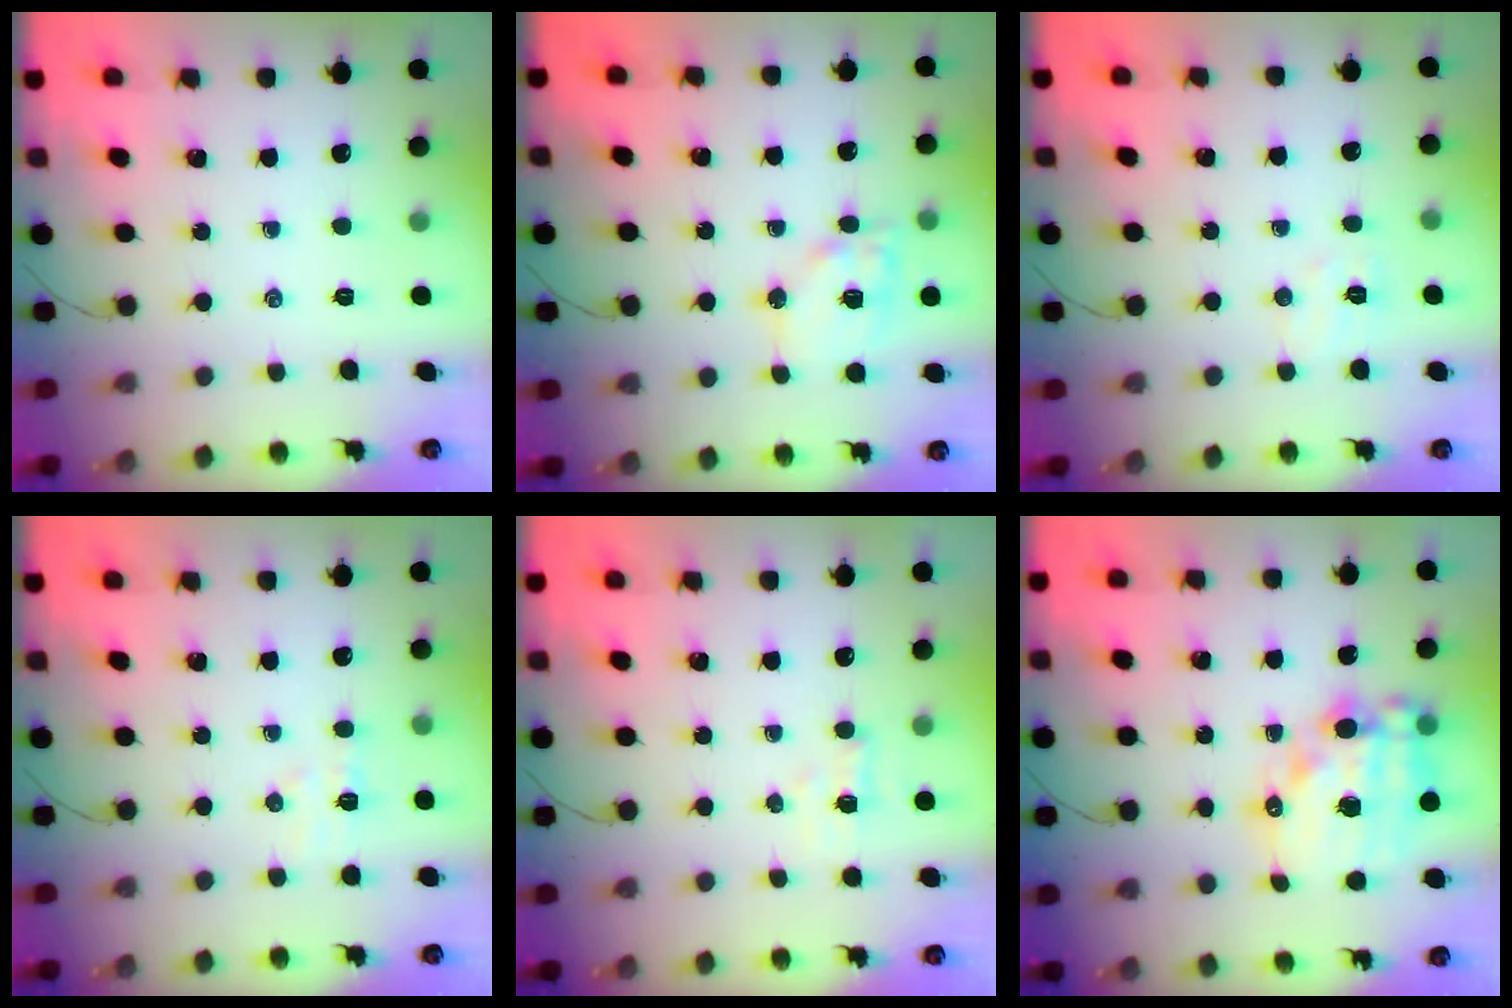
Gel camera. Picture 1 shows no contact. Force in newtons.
{"total": 12.2, "press": 11.9, "slide": 2.2}
{"total": 5.4, "press": 5.3, "slide": 1.2}
{"total": 5.3, "press": 5.1, "slide": 1.2}
{"total": 2.1, "press": 2.0, "slide": 0.7}
{"total": 16.7, "press": 16.3, "slide": 3.6}